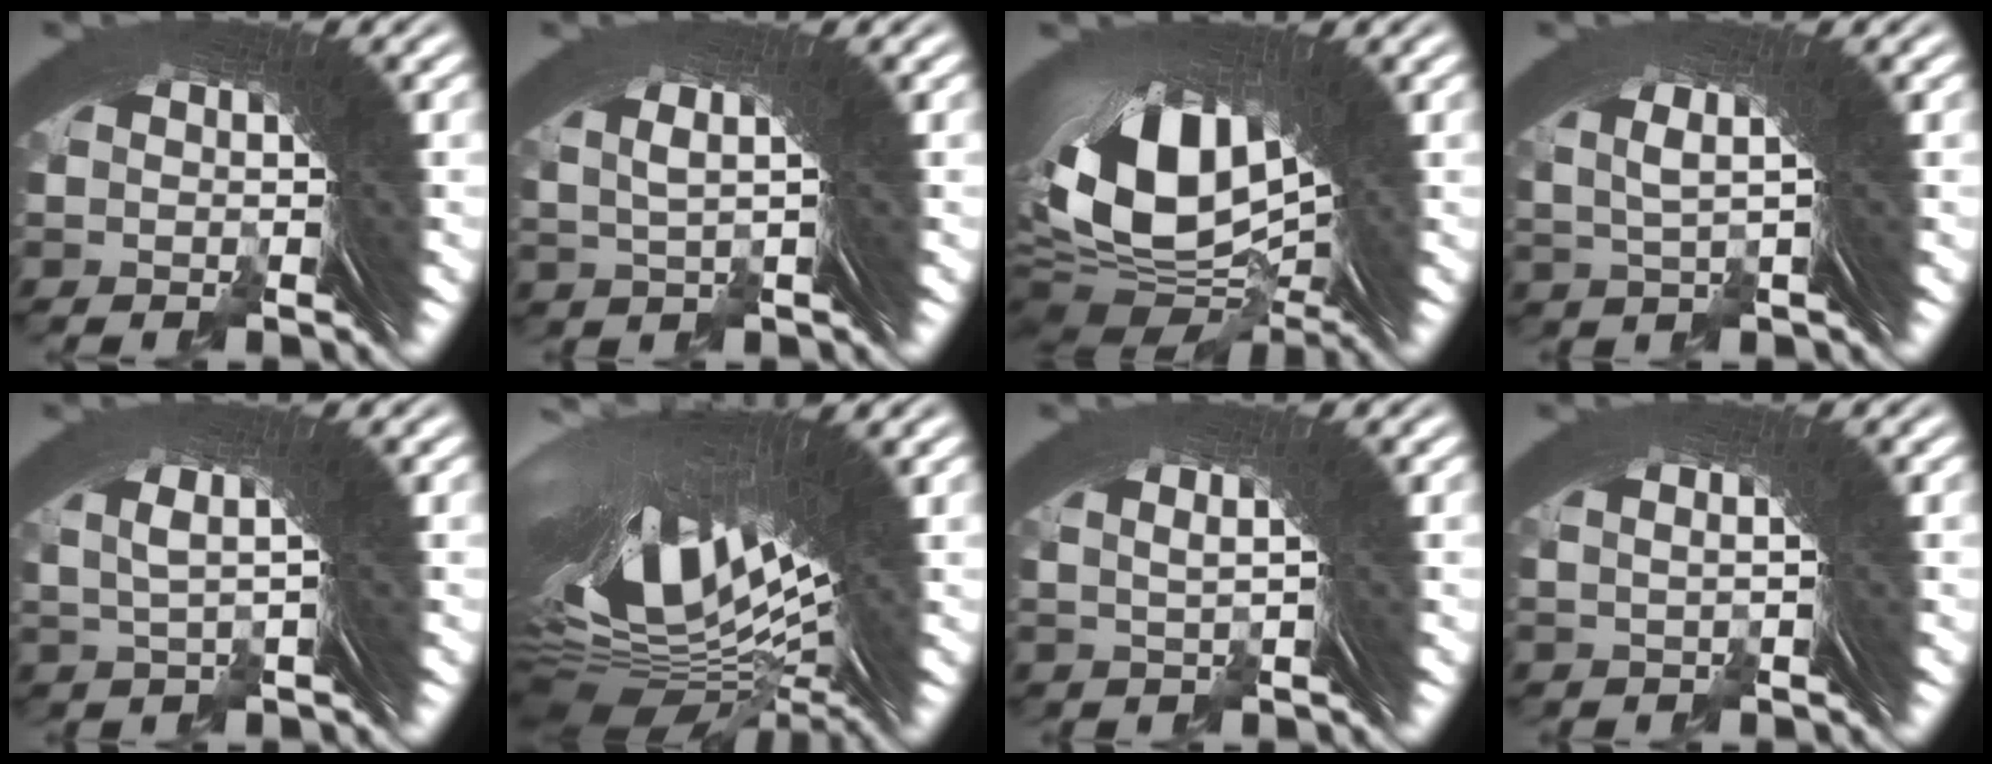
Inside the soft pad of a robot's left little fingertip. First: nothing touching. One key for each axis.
{"total": 4.1, "fx": 1.9, "fy": 0.8, "fz": 3.5, "tx": -0.059, "ty": 0.011, "tz": 0.030}
{"total": 13.6, "fx": 0.0, "fy": 8.8, "fz": 10.4, "tx": -0.208, "ty": -0.045, "tz": 0.024}
{"total": 5.3, "fx": 2.6, "fy": 1.5, "fz": 4.4, "tx": -0.072, "ty": 0.018, "tz": 0.034}
{"total": 5.4, "fx": 2.6, "fy": 1.6, "fz": 4.5, "tx": -0.073, "ty": 0.021, "tz": 0.033}
{"total": 21.6, "fx": 0.7, "fy": 11.0, "fz": 18.6, "tx": -0.316, "ty": -0.036, "tz": 0.036}
{"total": 3.7, "fx": 1.9, "fy": 0.3, "fz": 3.1, "tx": -0.038, "ty": 0.012, "tz": 0.030}
{"total": 2.0, "fx": 1.0, "fy": -0.7, "fz": 1.5, "tx": -0.010, "ty": 0.011, "tz": 0.017}